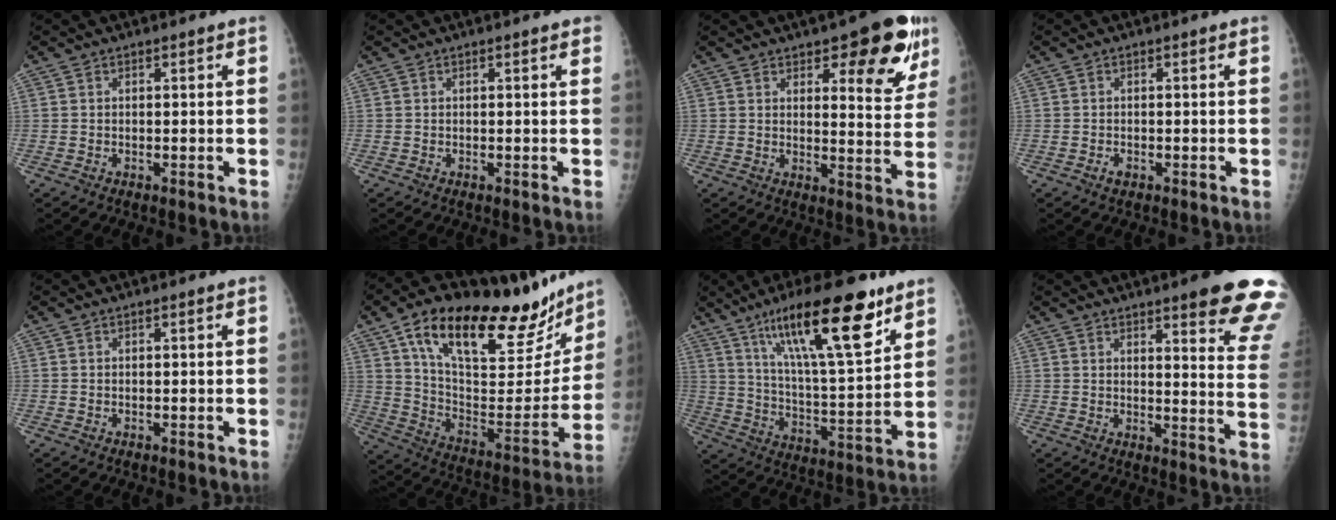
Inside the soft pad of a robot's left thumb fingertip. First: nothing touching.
{"total": 1.7, "force": [1.2, 0.4, 1.1], "torque": [-0.008, 0.005, 0.010]}
{"total": 13.2, "force": [7.1, 5.0, 9.9], "torque": [-0.074, -0.035, 0.089]}
{"total": 1.1, "force": [-0.5, 0.7, 0.6], "torque": [-0.008, 0.000, -0.008]}
{"total": 0.0}
{"total": 31.7, "force": [20.2, 12.1, 21.2], "torque": [-0.293, -0.034, 0.327]}
{"total": 22.2, "force": [13.2, 5.4, 17.0], "torque": [-0.258, -0.048, 0.224]}
{"total": 16.7, "force": [11.4, 2.8, 11.9], "torque": [-0.118, -0.061, 0.129]}